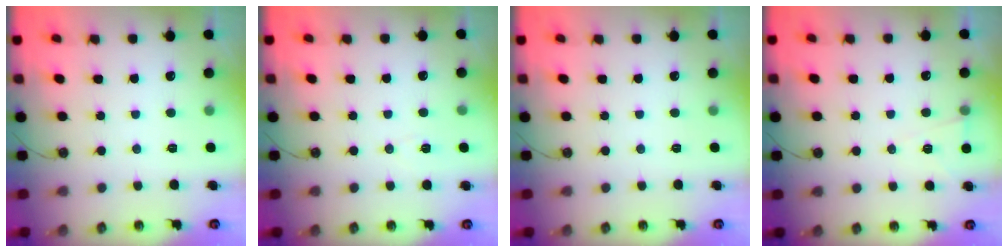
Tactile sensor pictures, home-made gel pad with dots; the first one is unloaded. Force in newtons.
{"total": 3.4, "press": 2.6, "slide": 2.1}
{"total": 0.0}
{"total": 5.8, "press": 3.7, "slide": 4.5}